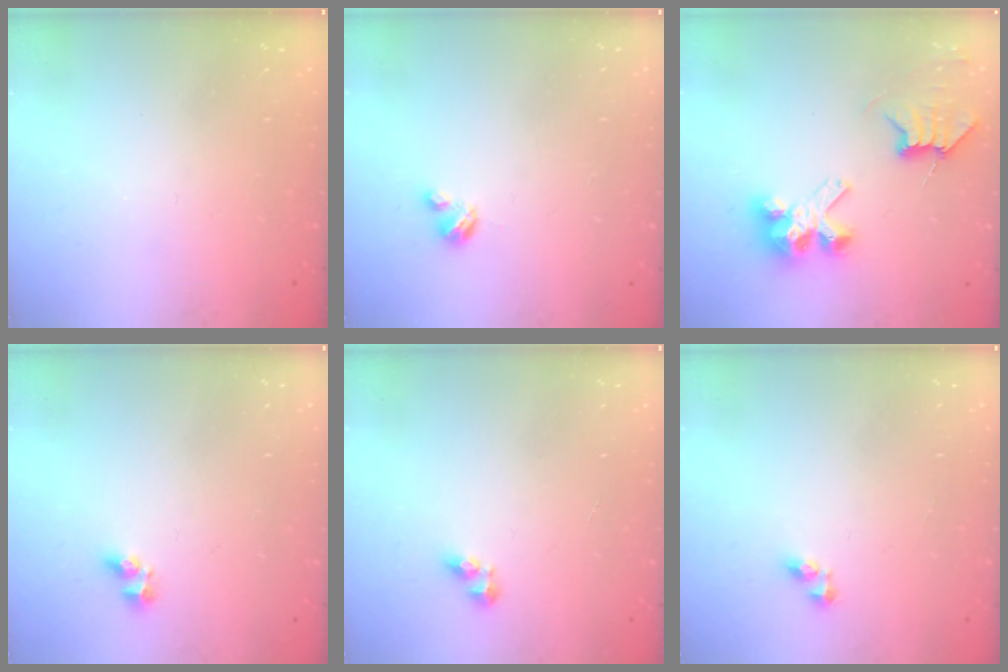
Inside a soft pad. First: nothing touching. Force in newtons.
{"total": 2.9, "press": 2.9, "slide": 0.3}
{"total": 7.4, "press": 7.4, "slide": 0.2}
{"total": 5.0, "press": 5.0, "slide": 0.4}
{"total": 5.0, "press": 5.0, "slide": 0.6}
{"total": 4.8, "press": 4.7, "slide": 0.3}